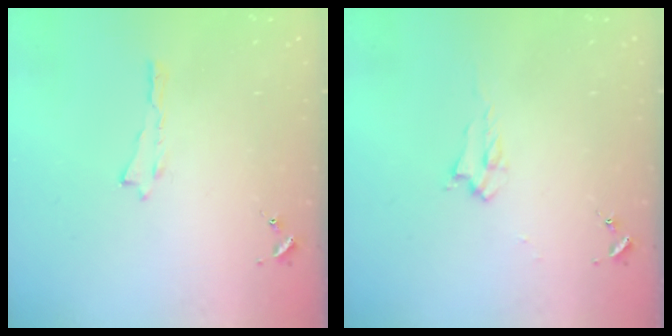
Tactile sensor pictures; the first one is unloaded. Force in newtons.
{"total": 2.2, "press": 2.2, "slide": 0.4}